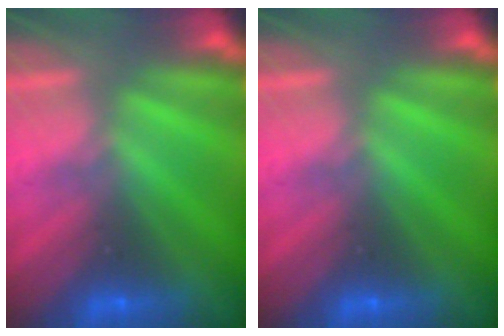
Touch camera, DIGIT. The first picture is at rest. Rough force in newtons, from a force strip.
{"total": 0.0}